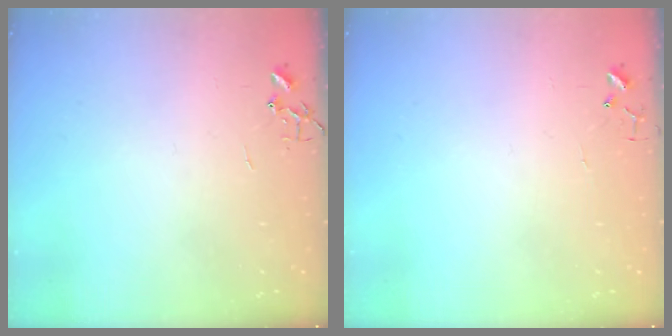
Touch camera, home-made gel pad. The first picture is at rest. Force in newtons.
{"total": 4.2, "press": 4.1, "slide": 0.3}